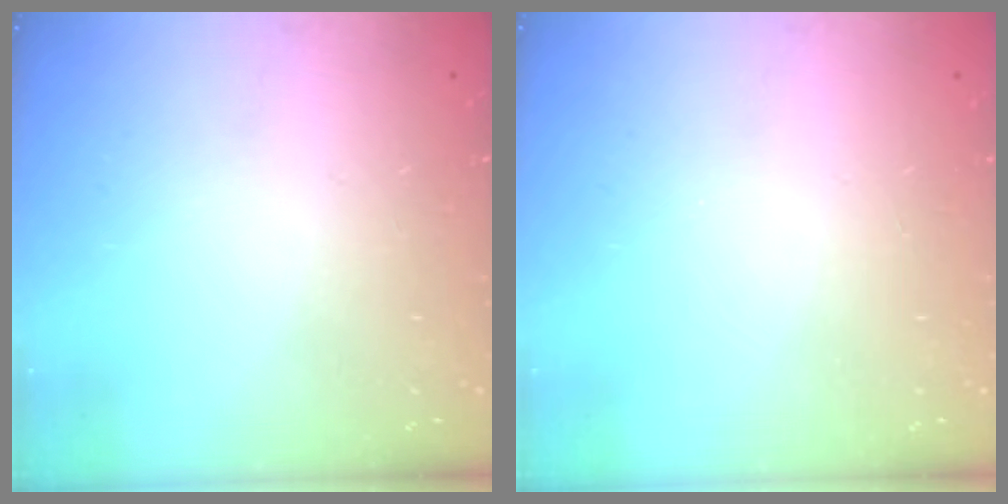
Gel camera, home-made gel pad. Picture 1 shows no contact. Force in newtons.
{"total": 0.0}